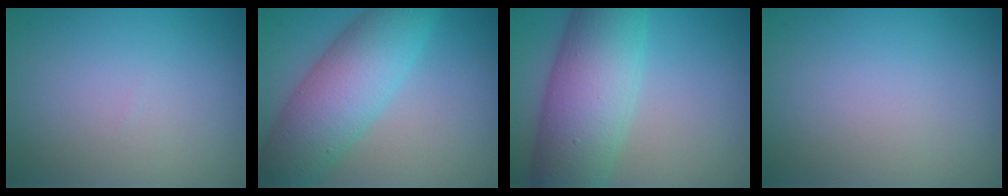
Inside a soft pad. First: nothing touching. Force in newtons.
{"total": 7.3, "press": 7.3, "slide": 0.2}
{"total": 8.9, "press": 8.9, "slide": 0.3}
{"total": 0.0}